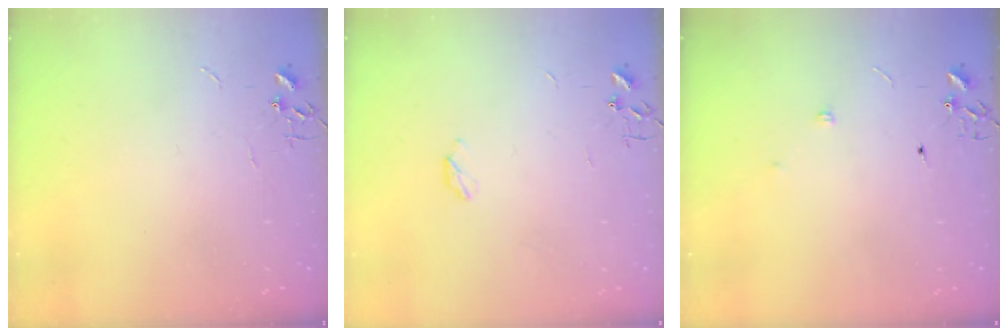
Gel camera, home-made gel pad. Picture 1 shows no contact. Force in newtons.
{"total": 2.8, "press": 2.8, "slide": 0.5}
{"total": 4.6, "press": 4.4, "slide": 1.0}